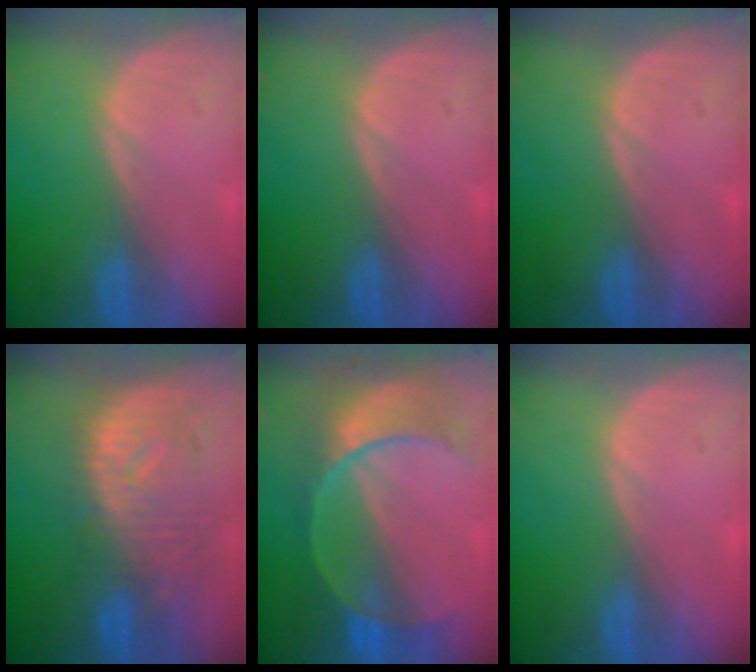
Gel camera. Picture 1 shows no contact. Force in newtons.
{"total": 0.0}
{"total": 0.0}
{"total": 10.9, "press": 9.7, "slide": 4.9}
{"total": 9.4, "press": 8.5, "slide": 4.0}
{"total": 0.0}